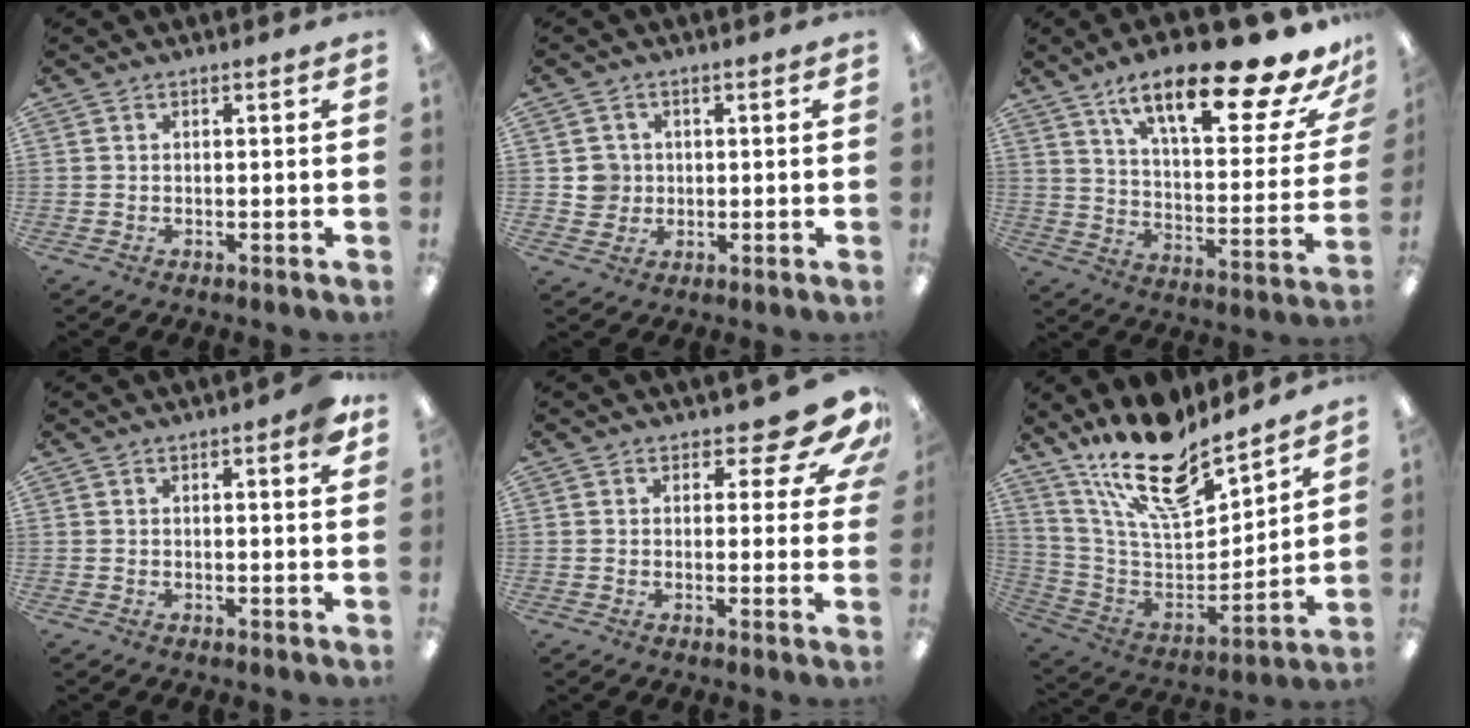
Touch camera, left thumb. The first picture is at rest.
{"total": 4.7, "force": [0.7, 4.6, 0.3], "torque": [0.004, 0.001, 0.011]}
{"total": 24.4, "force": [17.0, 6.0, 16.4], "torque": [-0.245, -0.114, 0.269]}
{"total": 3.1, "force": [1.8, 0.7, 2.5], "torque": [-0.030, -0.007, 0.025]}
{"total": 9.8, "force": [6.0, 4.3, 6.4], "torque": [-0.066, -0.039, 0.104]}
{"total": 20.4, "force": [16.3, 6.7, 10.3], "torque": [-0.191, -0.113, 0.285]}